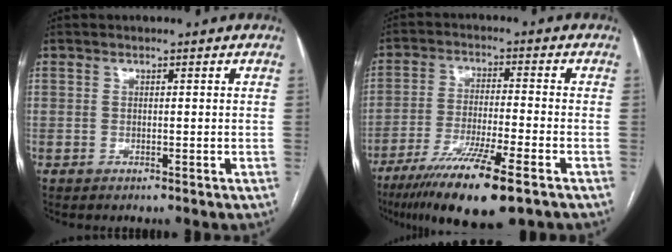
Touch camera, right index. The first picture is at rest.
{"total": 13.7, "force": [-8.6, 0.8, 10.6], "torque": [-0.195, -0.037, -0.147]}